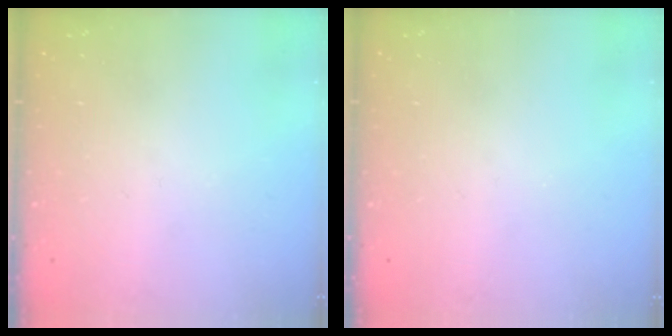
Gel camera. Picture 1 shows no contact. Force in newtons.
{"total": 0.0}